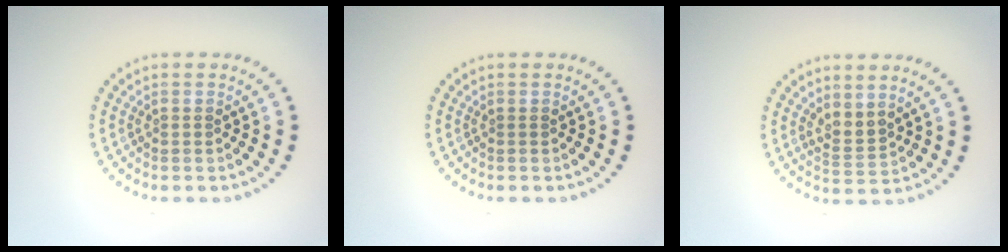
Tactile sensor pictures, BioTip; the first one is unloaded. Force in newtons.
{"total": 0.0}
{"total": 2.1, "press": 1.6, "slide": 1.3}